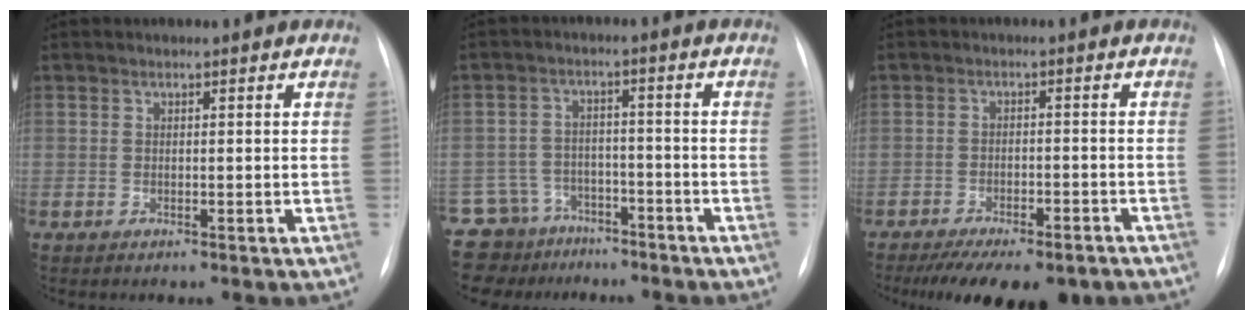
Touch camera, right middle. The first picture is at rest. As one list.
[{"total": 9.3, "force": [-7.1, 6.0, 0.5], "torque": [-0.018, 0.033, -0.107]}, {"total": 13.8, "force": [-10.5, 4.9, 7.5], "torque": [-0.118, -0.010, -0.142]}]